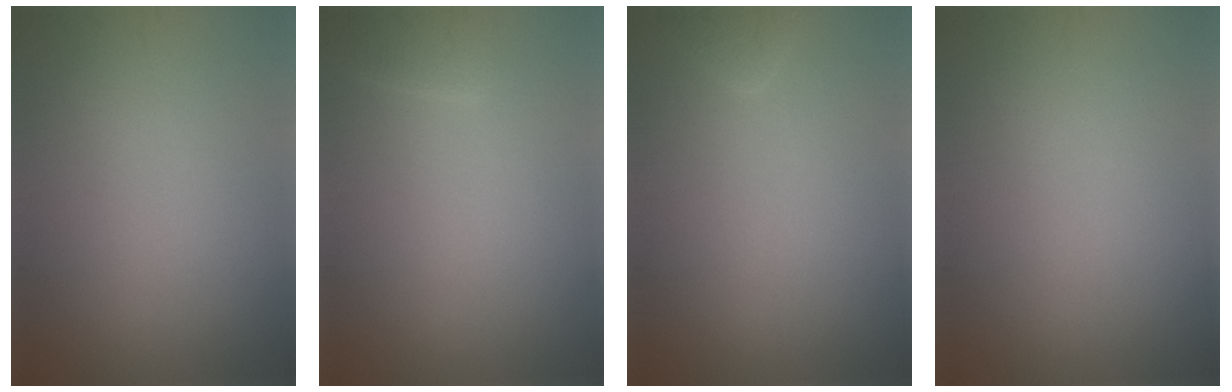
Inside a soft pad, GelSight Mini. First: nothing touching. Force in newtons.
{"total": 1.6, "press": 1.5, "slide": 0.2}
{"total": 1.5, "press": 1.5, "slide": 0.2}
{"total": 0.0}